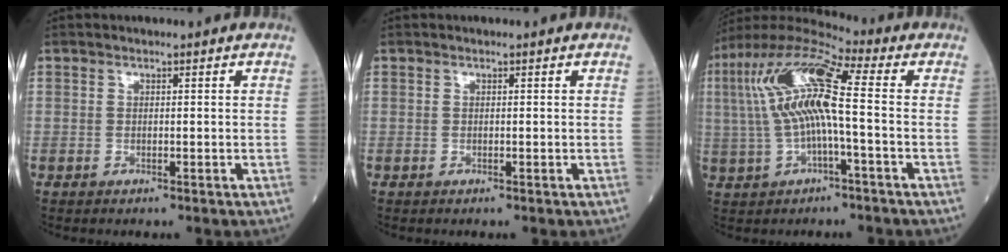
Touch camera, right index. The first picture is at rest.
{"total": 0.0}
{"total": 13.8, "force": [0.7, 2.0, 13.6], "torque": [-0.282, 0.031, 0.005]}